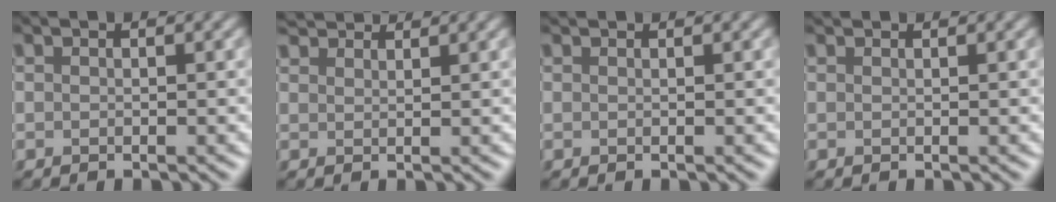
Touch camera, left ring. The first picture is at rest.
{"total": 3.8, "force": [3.7, 0.7, 0.9], "torque": [-0.026, 0.005, 0.058]}
{"total": 0.9, "force": [0.9, 0.1, 0.2], "torque": [-0.012, 0.000, 0.004]}
{"total": 1.2, "force": [1.2, 0.1, 0.3], "torque": [-0.013, 0.000, 0.008]}